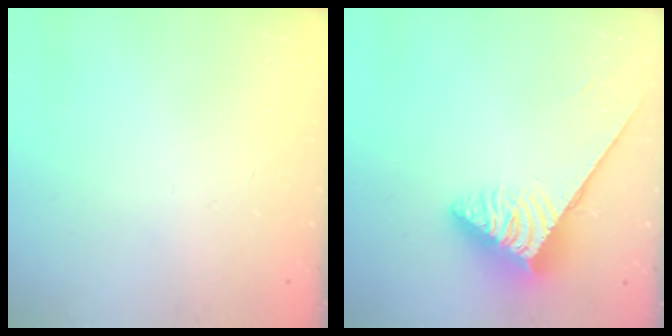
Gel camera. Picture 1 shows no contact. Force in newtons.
{"total": 4.3, "press": 4.3, "slide": 0.4}